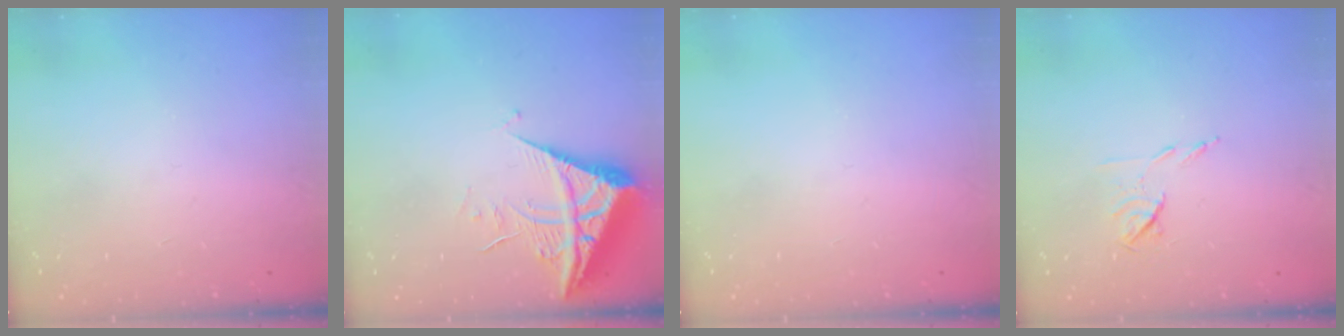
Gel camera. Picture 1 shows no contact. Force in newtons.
{"total": 7.8, "press": 7.7, "slide": 0.9}
{"total": 0.0}
{"total": 6.4, "press": 6.3, "slide": 0.9}